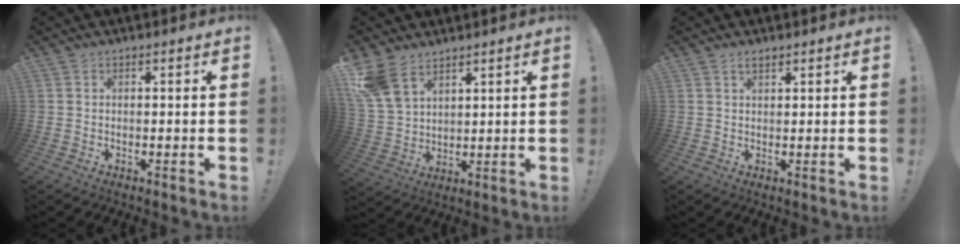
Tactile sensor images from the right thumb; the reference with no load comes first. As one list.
[{"total": 11.1, "force": [7.7, 6.3, 4.8], "torque": [-0.097, -0.040, 0.154]}, {"total": 1.5, "force": [1.1, 0.5, 0.8], "torque": [-0.015, 0.000, 0.021]}]